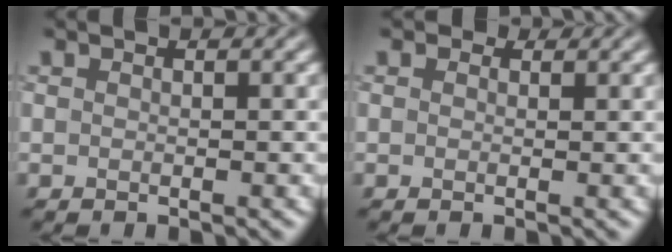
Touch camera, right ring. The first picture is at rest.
{"total": 0.7, "force": [0.4, 0.5, 0.3], "torque": [-0.003, -0.004, 0.000]}